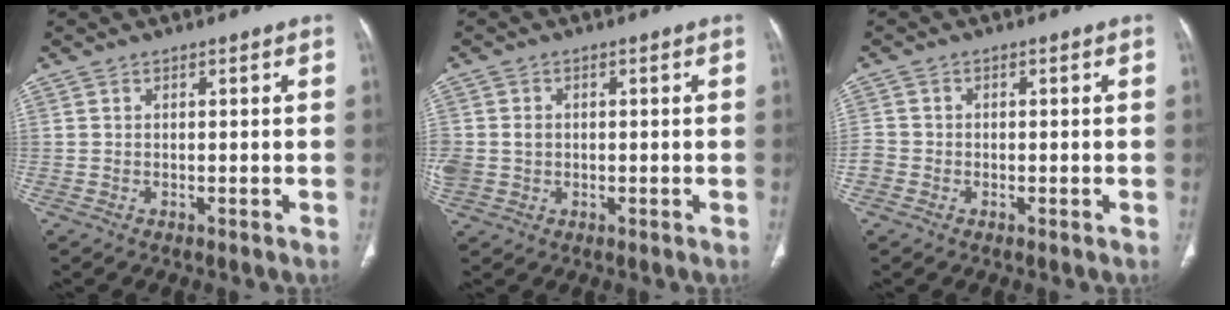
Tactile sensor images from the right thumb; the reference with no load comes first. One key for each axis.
{"total": 5.1, "fx": 0.0, "fy": 4.3, "fz": 2.8, "tx": -0.074, "ty": 0.008, "tz": 0.008}
{"total": 2.4, "fx": -1.0, "fy": 2.1, "fz": 0.6, "tx": -0.007, "ty": 0.009, "tz": -0.026}